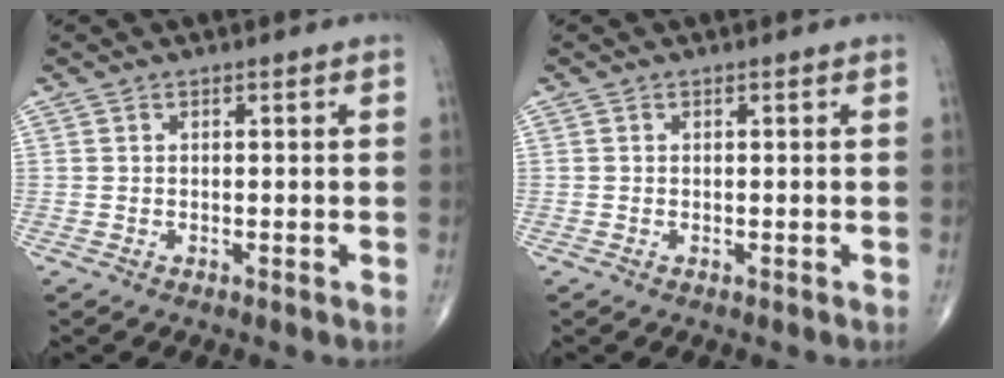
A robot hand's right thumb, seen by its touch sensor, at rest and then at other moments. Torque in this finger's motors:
{"motor_torque": [-0.09, 0.04, 0.01, 0.06, -0.01]}